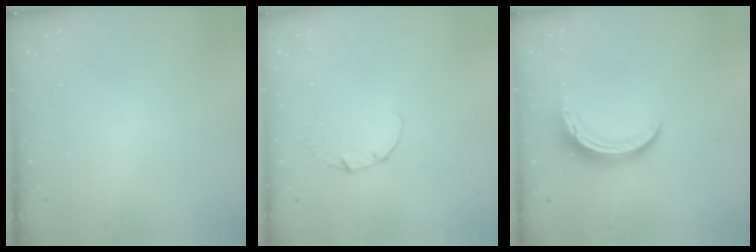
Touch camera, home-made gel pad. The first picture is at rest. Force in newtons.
{"total": 1.1, "press": 1.1, "slide": 0.1}
{"total": 10.5, "press": 10.5, "slide": 0.2}